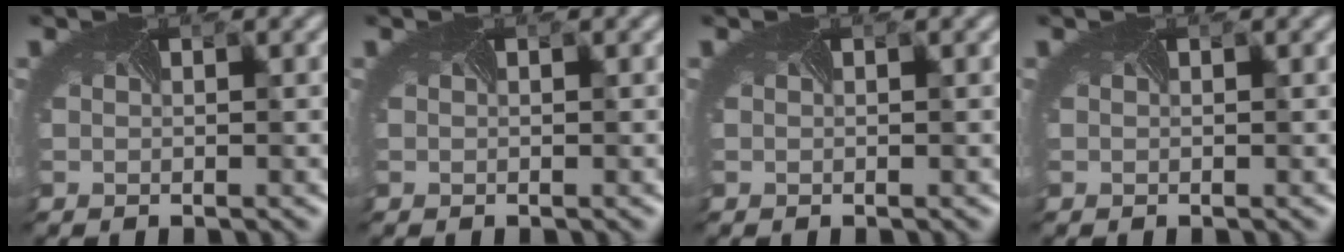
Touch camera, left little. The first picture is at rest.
{"total": 0.0}
{"total": 0.0}
{"total": 0.0}